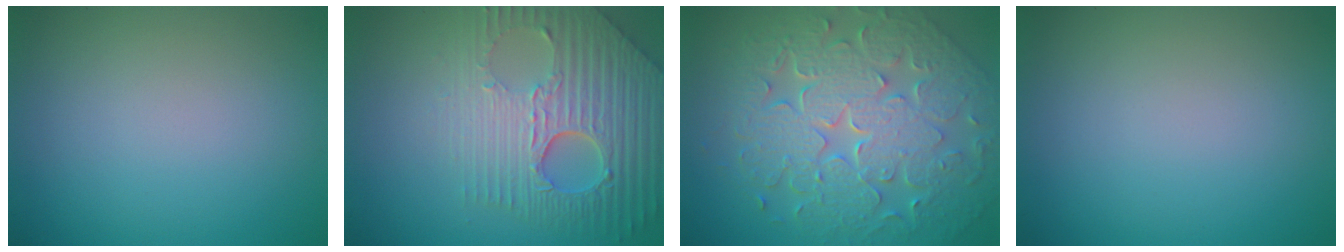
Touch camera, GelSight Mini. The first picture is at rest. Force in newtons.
{"total": 8.9, "press": 6.0, "slide": 6.5}
{"total": 9.5, "press": 6.7, "slide": 6.7}
{"total": 0.0}